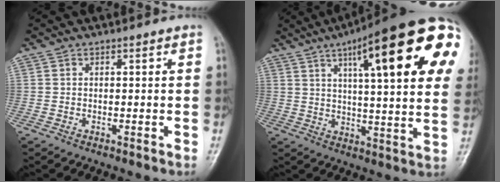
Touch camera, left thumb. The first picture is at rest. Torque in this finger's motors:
{"motor_torque": [2.51, 2.50, 1.93, -0.84, 0.25]}